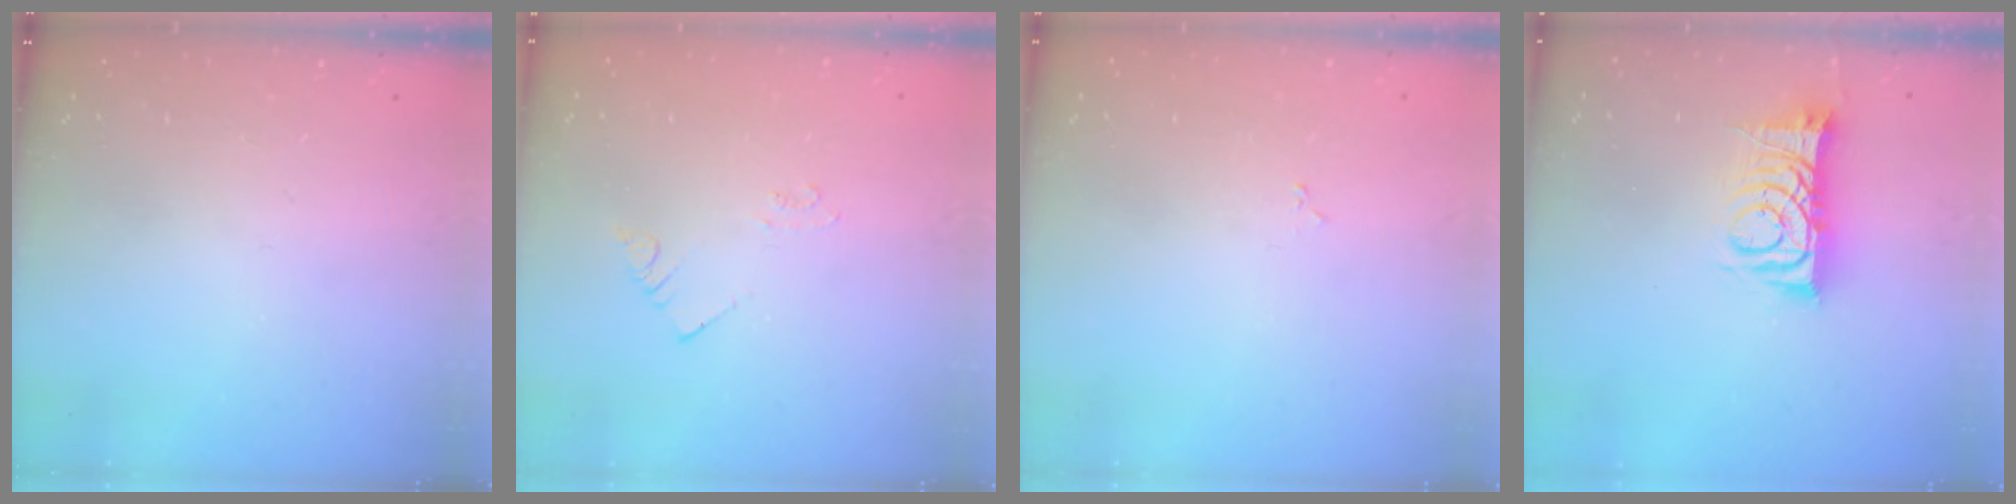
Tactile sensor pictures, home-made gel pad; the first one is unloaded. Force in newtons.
{"total": 2.1, "press": 2.1, "slide": 0.3}
{"total": 1.9, "press": 1.9, "slide": 0.3}
{"total": 9.2, "press": 9.2, "slide": 0.1}